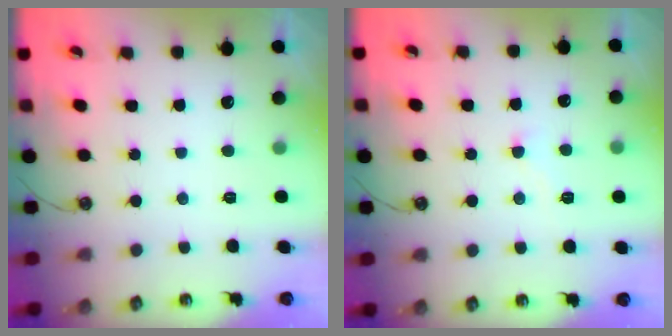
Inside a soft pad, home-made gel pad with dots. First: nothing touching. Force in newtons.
{"total": 2.3, "press": 2.2, "slide": 0.6}